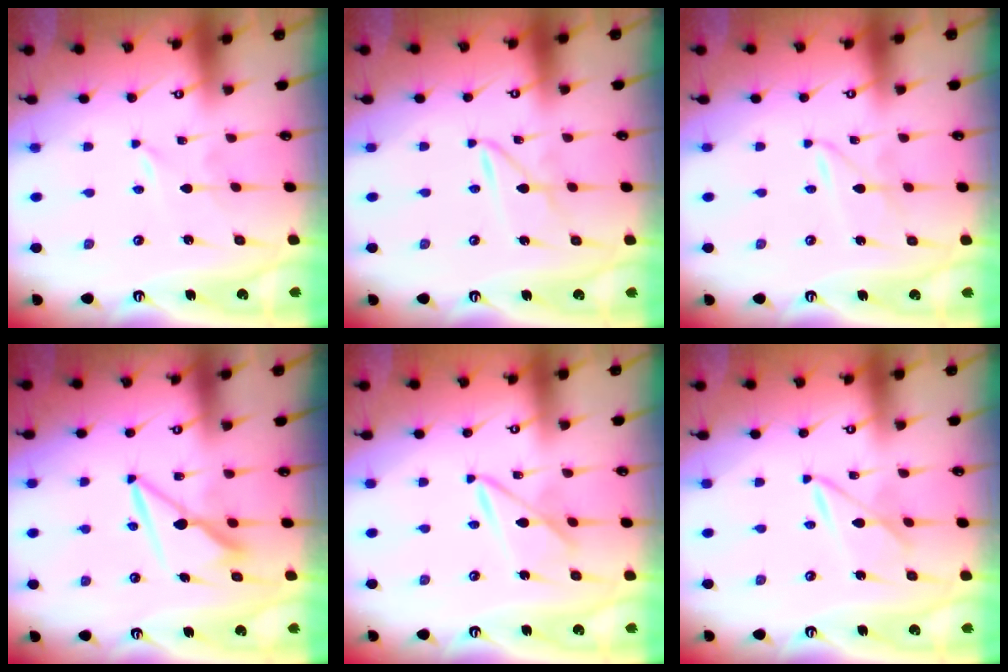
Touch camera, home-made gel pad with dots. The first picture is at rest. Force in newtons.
{"total": 2.9, "press": 2.9, "slide": 0.2}
{"total": 2.2, "press": 2.2, "slide": 0.2}
{"total": 8.0, "press": 7.9, "slide": 0.8}
{"total": 7.2, "press": 7.1, "slide": 0.4}
{"total": 5.0, "press": 5.0, "slide": 0.4}